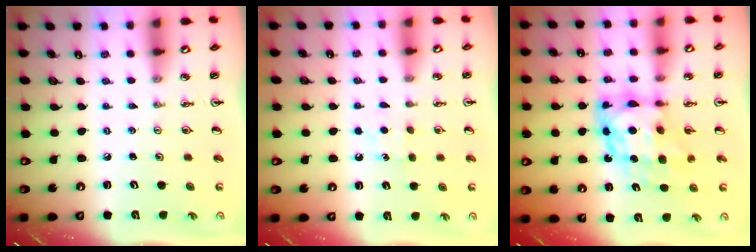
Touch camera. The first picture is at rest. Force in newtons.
{"total": 5.3, "press": 5.3, "slide": 0.6}
{"total": 9.8, "press": 9.7, "slide": 1.2}